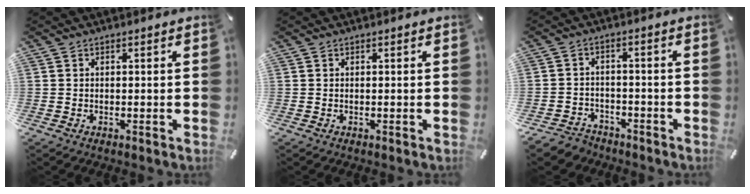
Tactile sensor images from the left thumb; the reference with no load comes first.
{"total": 0.0}
{"total": 4.4, "force": [-3.5, 2.5, 0.8], "torque": [-0.023, 0.018, -0.073]}